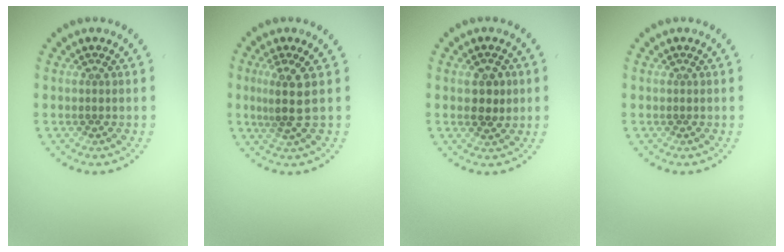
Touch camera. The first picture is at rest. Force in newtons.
{"total": 2.8, "press": 2.0, "slide": 2.0}
{"total": 2.4, "press": 2.3, "slide": 0.4}
{"total": 0.0}